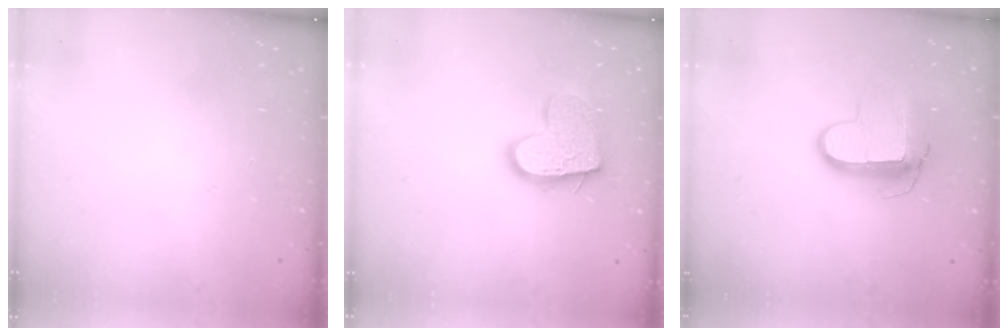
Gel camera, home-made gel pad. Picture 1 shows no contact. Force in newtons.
{"total": 14.0, "press": 14.0, "slide": 1.3}
{"total": 10.8, "press": 10.8, "slide": 0.9}